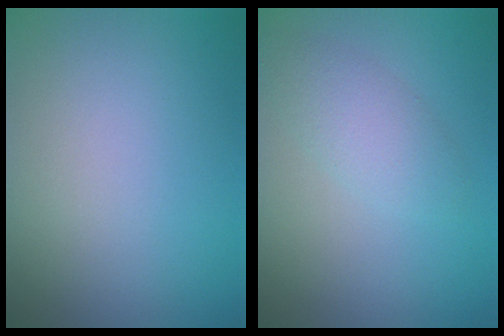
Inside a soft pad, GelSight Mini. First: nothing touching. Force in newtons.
{"total": 2.5, "press": 2.5, "slide": 0.1}